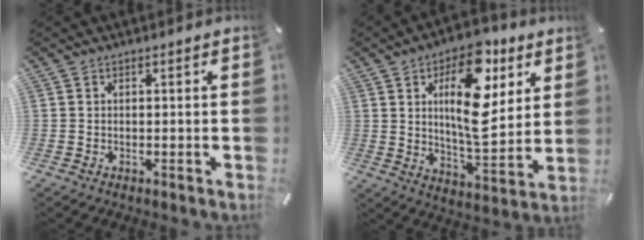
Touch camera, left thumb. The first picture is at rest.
{"total": 18.5, "force": [6.3, 8.7, 15.0], "torque": [-0.243, -0.021, 0.099]}